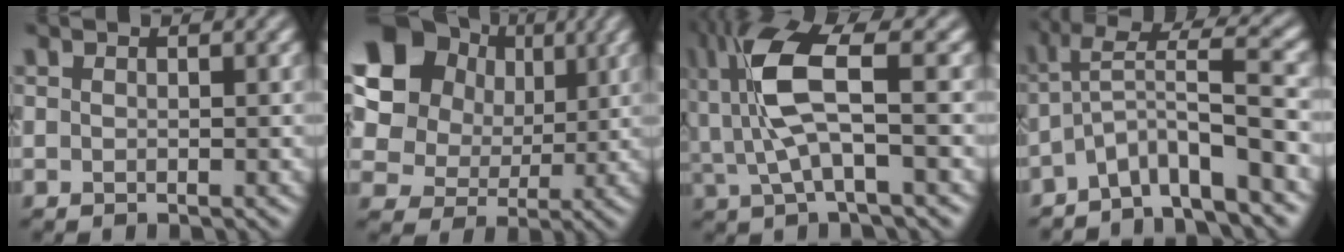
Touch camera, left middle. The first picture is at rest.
{"total": 13.0, "force": [5.4, 10.2, 5.9], "torque": [-0.152, 0.051, 0.100]}
{"total": 7.2, "force": [1.5, 2.5, 6.6], "torque": [-0.148, 0.011, 0.028]}
{"total": 5.8, "force": [-3.3, 0.9, 4.6], "torque": [-0.064, 0.023, -0.069]}